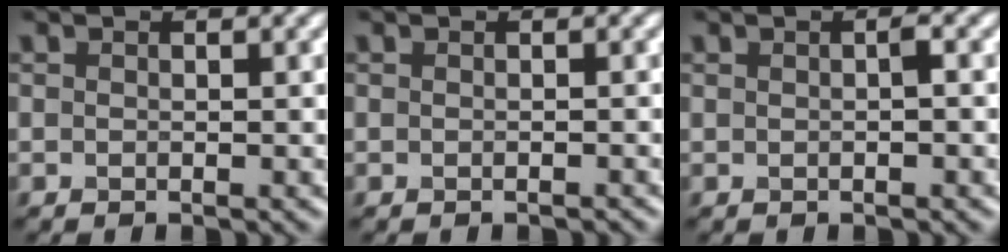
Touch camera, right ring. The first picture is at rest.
{"total": 0.5, "force": [-0.5, 0.1, 0.2], "torque": [-0.001, 0.001, -0.007]}
{"total": 0.6, "force": [-0.1, 0.1, 0.6], "torque": [-0.010, 0.002, -0.001]}